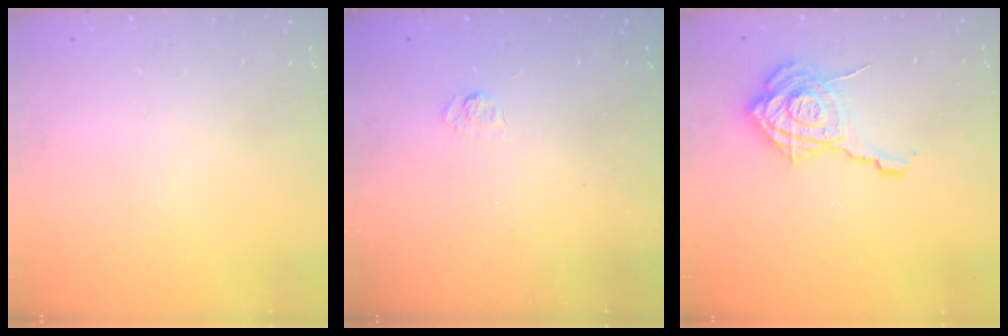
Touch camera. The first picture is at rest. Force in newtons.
{"total": 2.9, "press": 2.5, "slide": 1.5}
{"total": 16.4, "press": 16.4, "slide": 1.5}